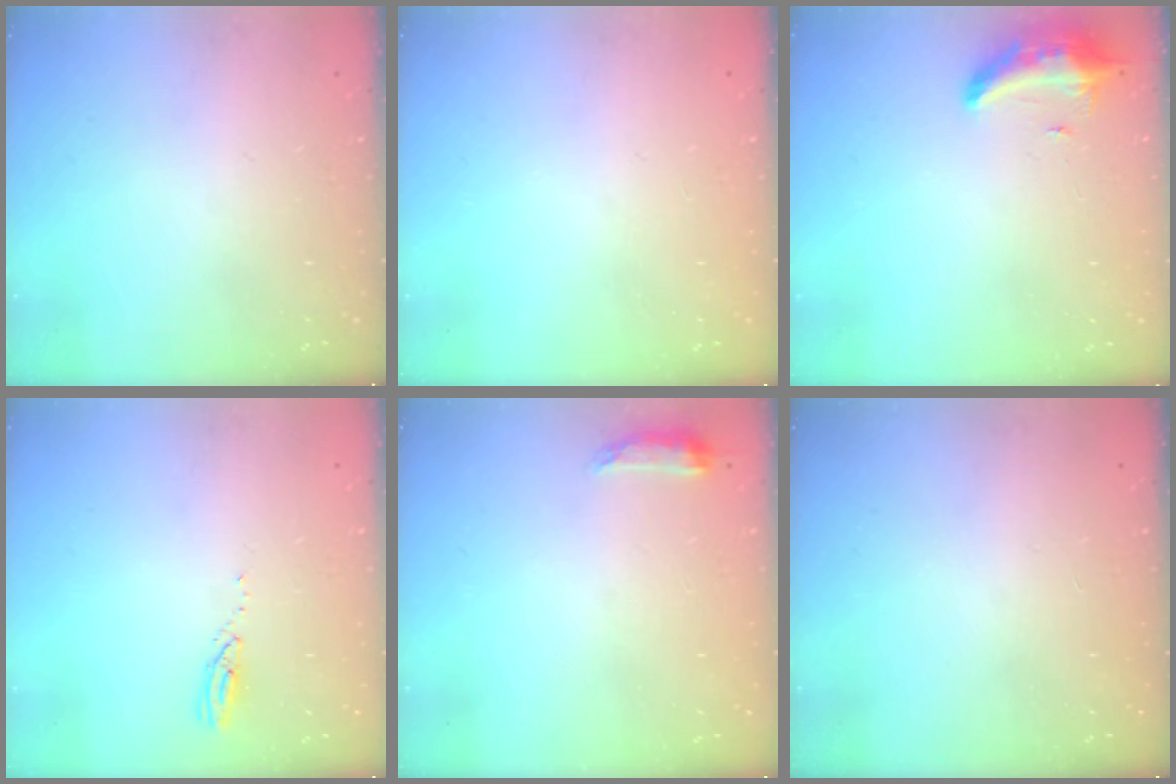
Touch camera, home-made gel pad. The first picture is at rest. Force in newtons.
{"total": 0.0}
{"total": 8.2, "press": 8.1, "slide": 1.6}
{"total": 3.0, "press": 3.0, "slide": 0.1}
{"total": 6.6, "press": 6.6, "slide": 0.6}
{"total": 0.0}